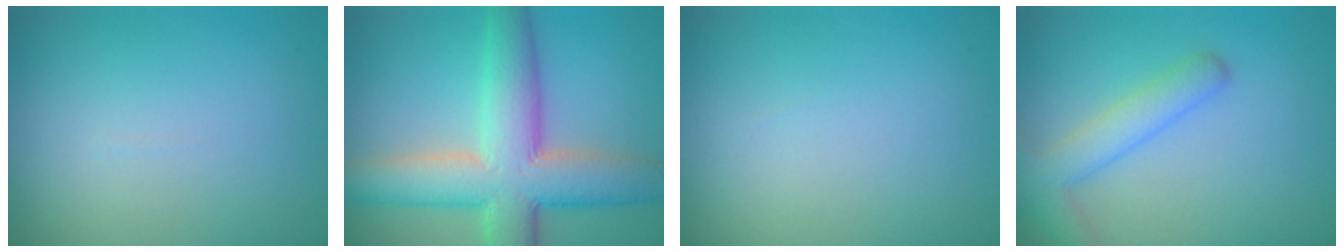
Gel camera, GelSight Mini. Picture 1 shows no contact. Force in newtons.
{"total": 9.4, "press": 9.4, "slide": 0.4}
{"total": 0.0}
{"total": 3.6, "press": 3.6, "slide": 0.1}